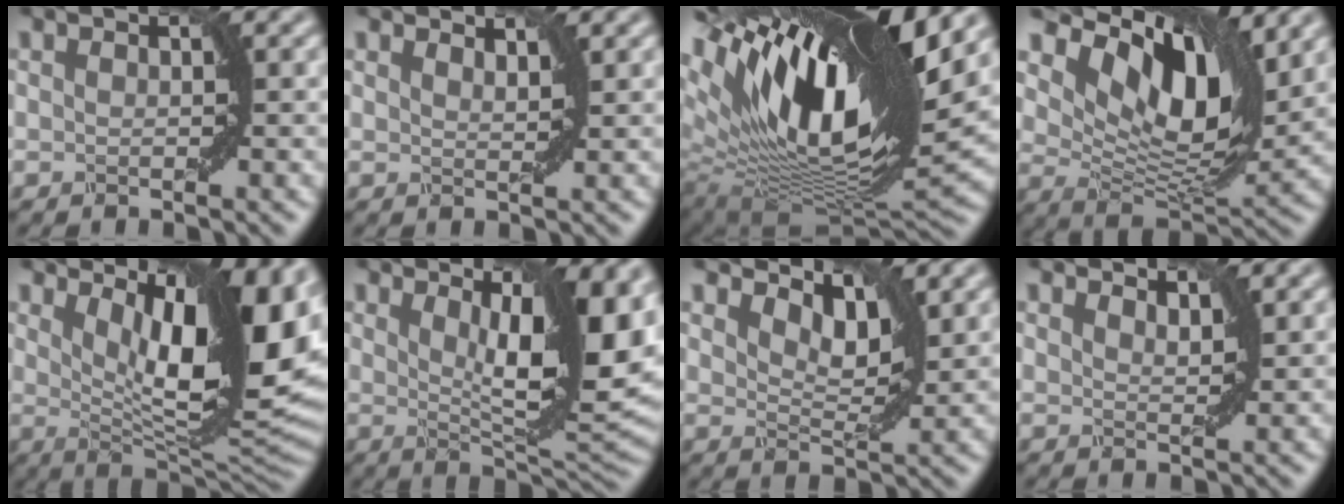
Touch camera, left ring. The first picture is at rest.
{"total": 1.8, "force": [1.8, 0.2, 0.2], "torque": [0.001, -0.001, 0.023]}
{"total": 16.8, "force": [7.1, 6.8, 13.6], "torque": [-0.256, 0.016, 0.123]}
{"total": 10.5, "force": [5.1, 4.9, 7.7], "torque": [-0.130, -0.003, 0.095]}
{"total": 14.1, "force": [5.2, 4.7, 12.2], "torque": [-0.158, -0.002, 0.092]}
{"total": 11.7, "force": [3.6, 3.2, 10.6], "torque": [-0.132, -0.004, 0.061]}
{"total": 3.6, "force": [2.7, 1.3, 2.0], "torque": [-0.043, -0.002, 0.045]}
{"total": 2.1, "force": [2.1, 0.2, 0.3], "torque": [-0.003, -0.001, 0.029]}